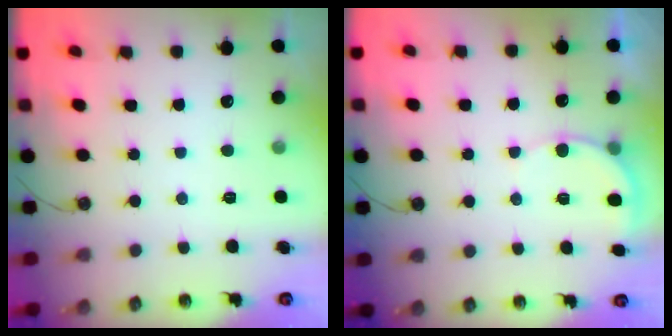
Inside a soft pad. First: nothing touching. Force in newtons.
{"total": 6.0, "press": 6.0, "slide": 0.9}